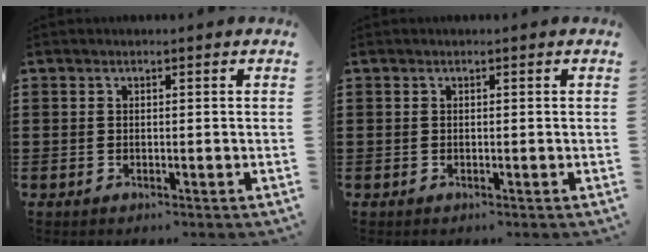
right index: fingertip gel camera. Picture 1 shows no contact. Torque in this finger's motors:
{"motor_torque": [0.00, 0.00, 0.00, 0.00]}